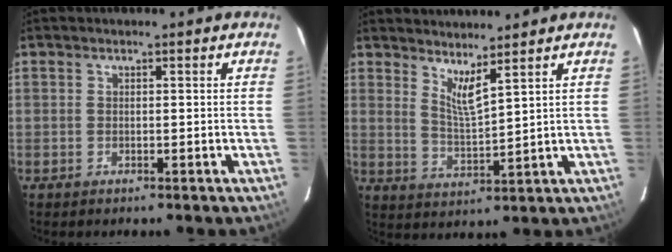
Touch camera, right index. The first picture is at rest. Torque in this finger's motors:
{"motor_torque": [-0.29, 0.33, -0.14, 0.00]}